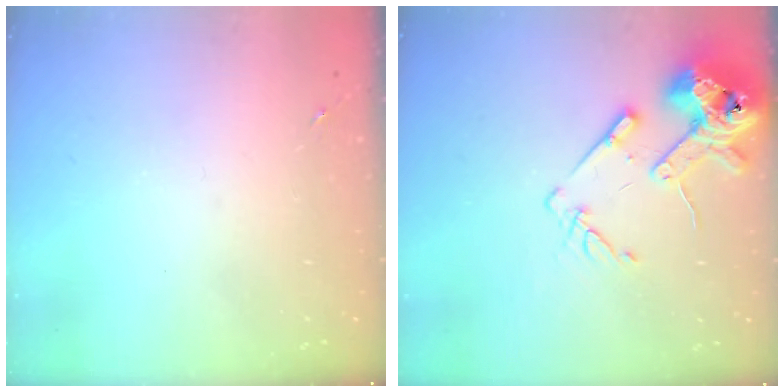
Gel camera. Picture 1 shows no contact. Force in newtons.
{"total": 15.2, "press": 14.9, "slide": 2.8}